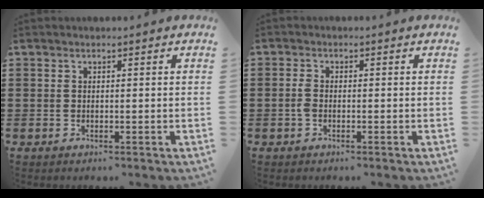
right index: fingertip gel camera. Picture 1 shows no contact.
{"total": 1.8, "force": [-0.5, 0.9, 1.4], "torque": [-0.044, -0.006, -0.015]}